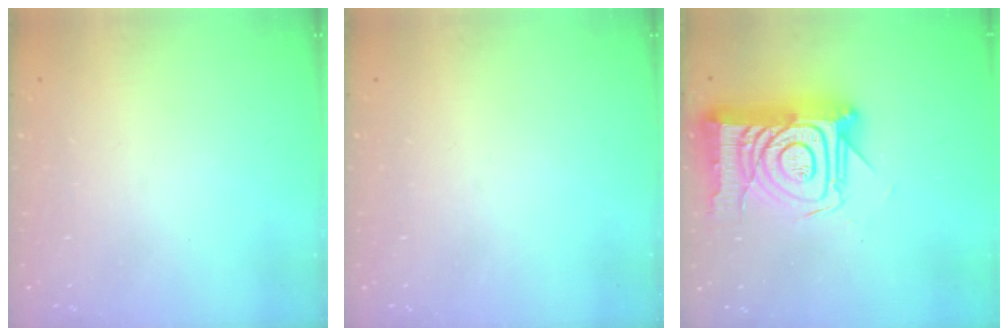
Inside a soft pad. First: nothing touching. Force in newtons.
{"total": 0.0}
{"total": 22.4, "press": 22.4, "slide": 1.7}